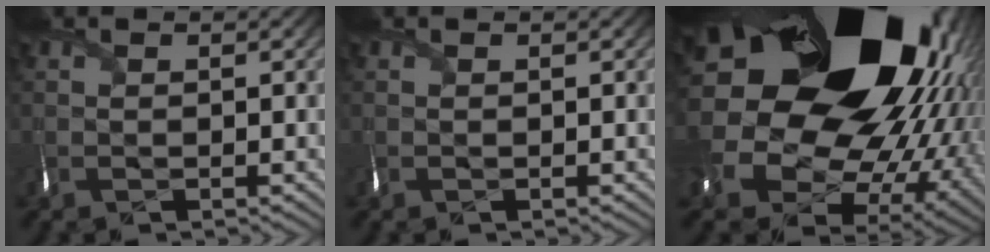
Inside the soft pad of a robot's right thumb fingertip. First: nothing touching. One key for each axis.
{"total": 0.0}
{"total": 24.5, "fx": 6.9, "fy": 18.0, "fz": 15.2, "tx": -0.322, "ty": -0.031, "tz": 0.109}